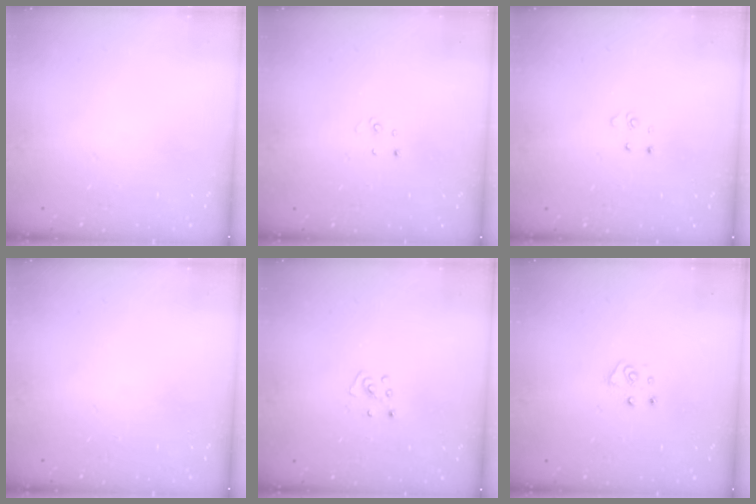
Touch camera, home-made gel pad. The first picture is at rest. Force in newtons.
{"total": 2.7, "press": 2.7, "slide": 0.3}
{"total": 2.8, "press": 2.8, "slide": 0.3}
{"total": 0.0}
{"total": 4.4, "press": 4.4, "slide": 0.3}
{"total": 6.4, "press": 6.4, "slide": 0.6}